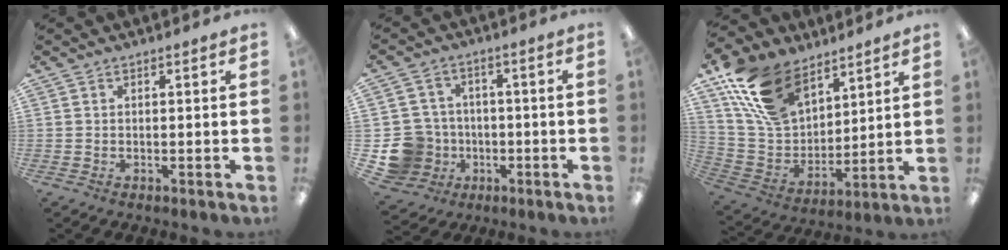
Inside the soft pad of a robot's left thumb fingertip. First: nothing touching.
{"total": 11.1, "force": [-3.5, 10.0, 3.1], "torque": [-0.102, 0.032, -0.054]}
{"total": 19.0, "force": [12.3, 11.0, 9.4], "torque": [-0.199, -0.048, 0.236]}